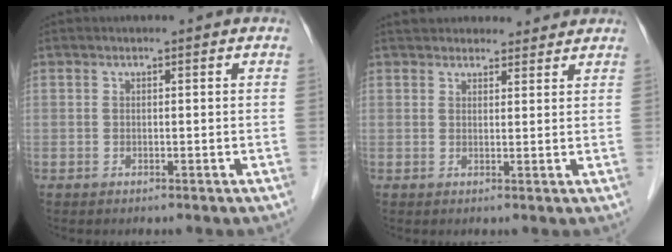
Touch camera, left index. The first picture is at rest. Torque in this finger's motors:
{"motor_torque": [-0.25, -0.97, 0.30, 0.05]}